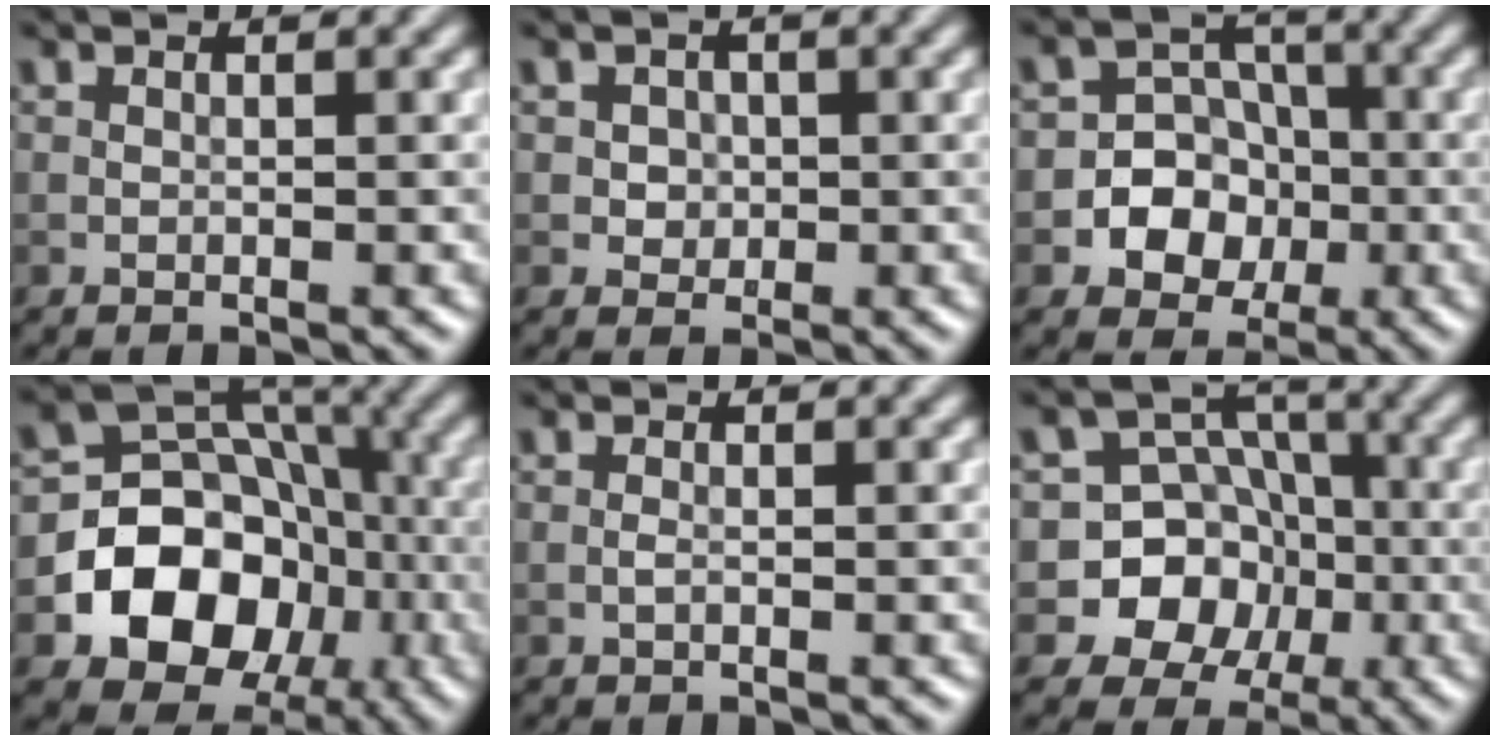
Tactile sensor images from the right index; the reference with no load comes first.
{"total": 1.5, "force": [0.1, 1.4, 0.5], "torque": [0.000, -0.001, 0.005]}
{"total": 6.3, "force": [-1.7, 5.7, 2.0], "torque": [-0.004, 0.018, -0.054]}
{"total": 10.7, "force": [-3.2, 8.6, 5.6], "torque": [-0.080, 0.000, -0.063]}
{"total": 0.5, "force": [-0.2, 0.1, 0.5], "torque": [-0.012, 0.000, -0.005]}
{"total": 8.7, "force": [-2.6, 8.0, 2.2], "torque": [-0.022, 0.017, -0.073]}